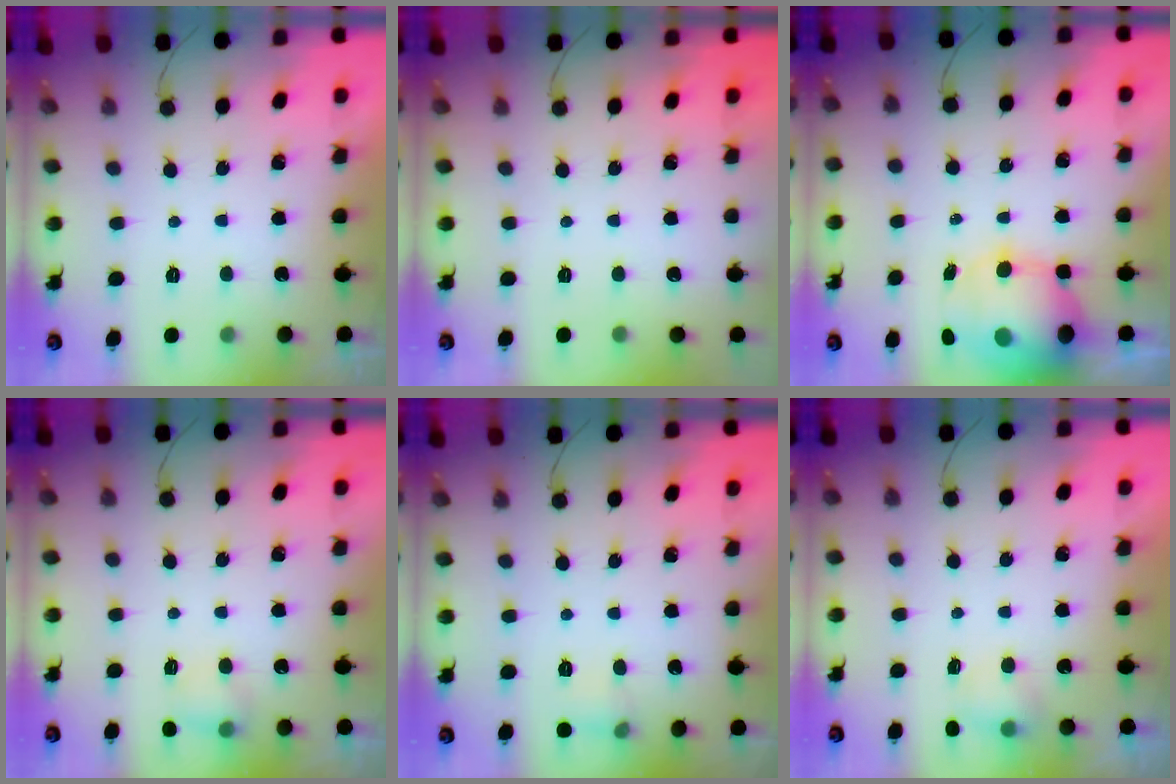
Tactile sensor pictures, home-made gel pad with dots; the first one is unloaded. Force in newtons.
{"total": 0.0}
{"total": 11.5, "press": 11.1, "slide": 3.0}
{"total": 5.2, "press": 4.9, "slide": 1.6}
{"total": 5.5, "press": 5.2, "slide": 1.9}
{"total": 4.1, "press": 4.0, "slide": 1.1}